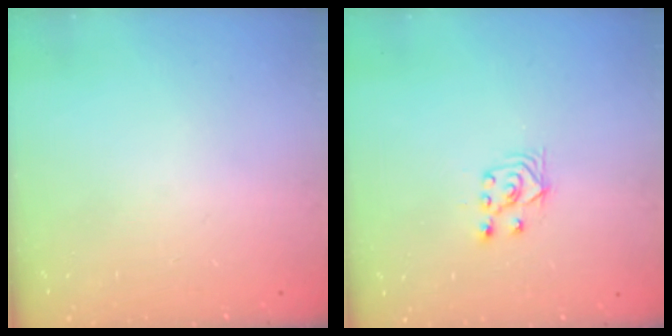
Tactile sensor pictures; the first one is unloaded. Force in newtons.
{"total": 3.4, "press": 3.2, "slide": 0.9}